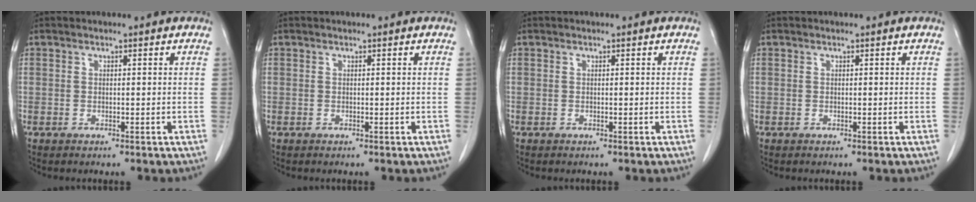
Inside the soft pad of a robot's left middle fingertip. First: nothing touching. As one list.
[{"total": 0.0}, {"total": 0.0}, {"total": 0.0}]